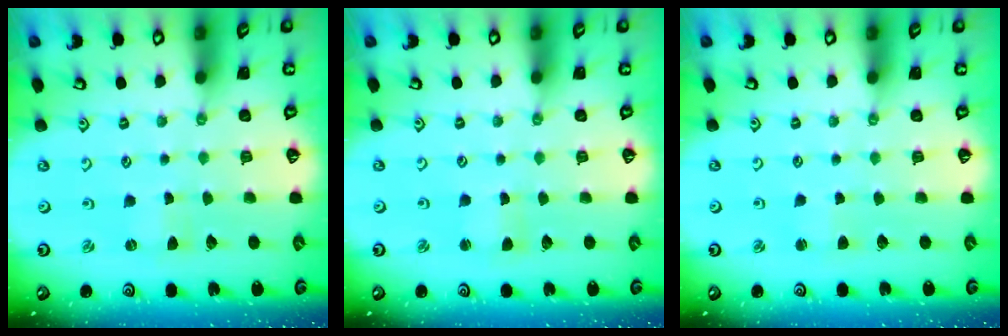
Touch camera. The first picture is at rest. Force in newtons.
{"total": 1.4, "press": 1.3, "slide": 0.3}
{"total": 1.3, "press": 1.2, "slide": 0.2}